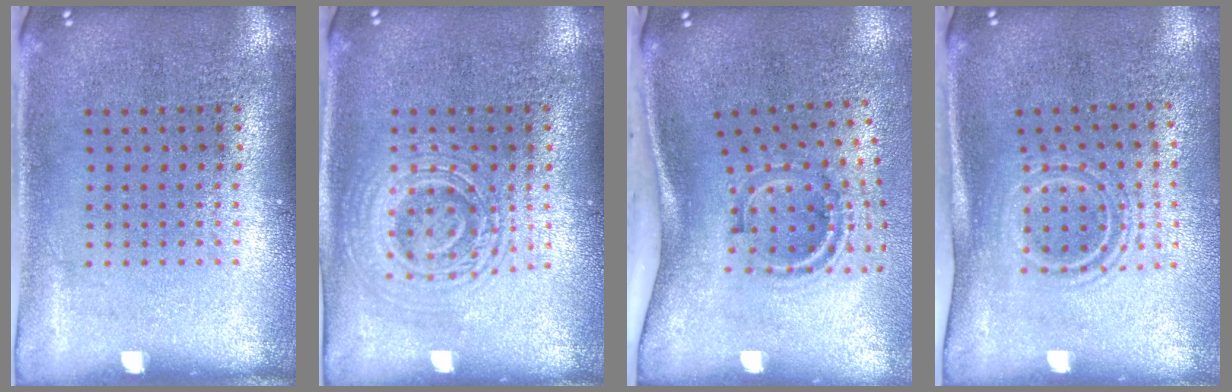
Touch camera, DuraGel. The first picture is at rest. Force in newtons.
{"total": 2.1, "press": 2.1, "slide": 0.4}
{"total": 2.0, "press": 1.3, "slide": 1.6}
{"total": 1.6, "press": 1.1, "slide": 1.1}